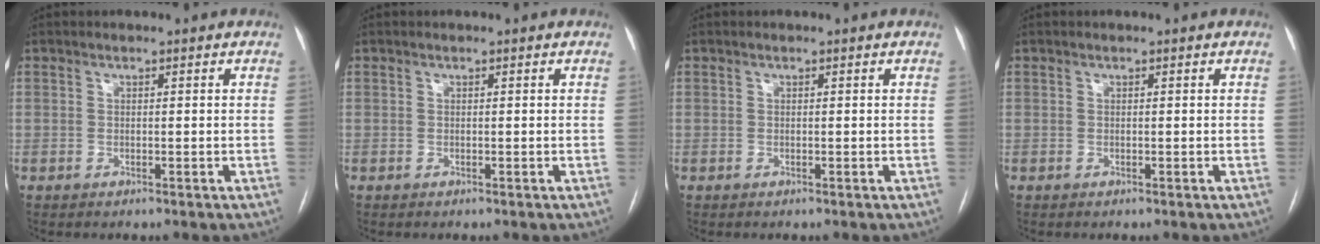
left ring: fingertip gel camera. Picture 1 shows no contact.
{"total": 0.0}
{"total": 0.0}
{"total": 0.0}